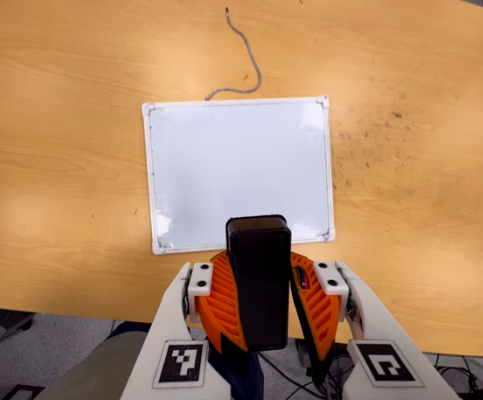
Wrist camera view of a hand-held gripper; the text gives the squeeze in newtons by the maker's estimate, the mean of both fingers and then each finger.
{"total": 11.0, "left": 10.8, "right": 11.2}